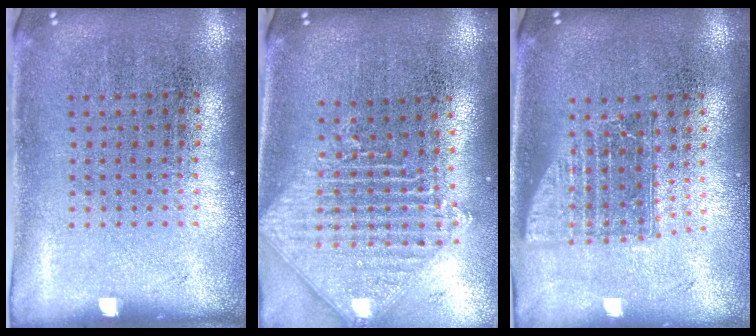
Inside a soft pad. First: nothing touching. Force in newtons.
{"total": 2.2, "press": 1.7, "slide": 1.3}
{"total": 1.6, "press": 1.3, "slide": 1.0}